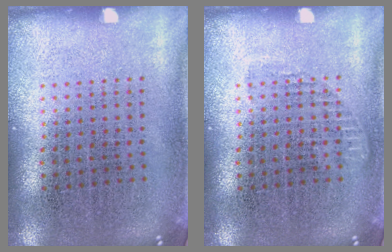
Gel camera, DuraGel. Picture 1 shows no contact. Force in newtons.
{"total": 0.7, "press": 0.7, "slide": 0.3}